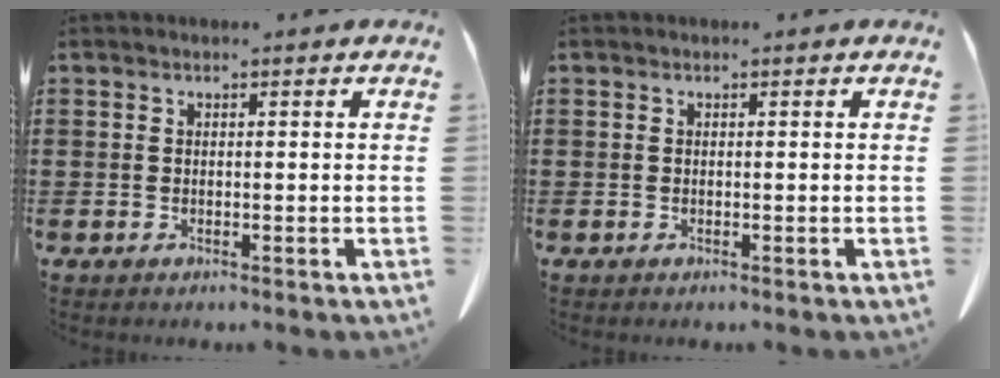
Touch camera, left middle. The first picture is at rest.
{"total": 0.0}